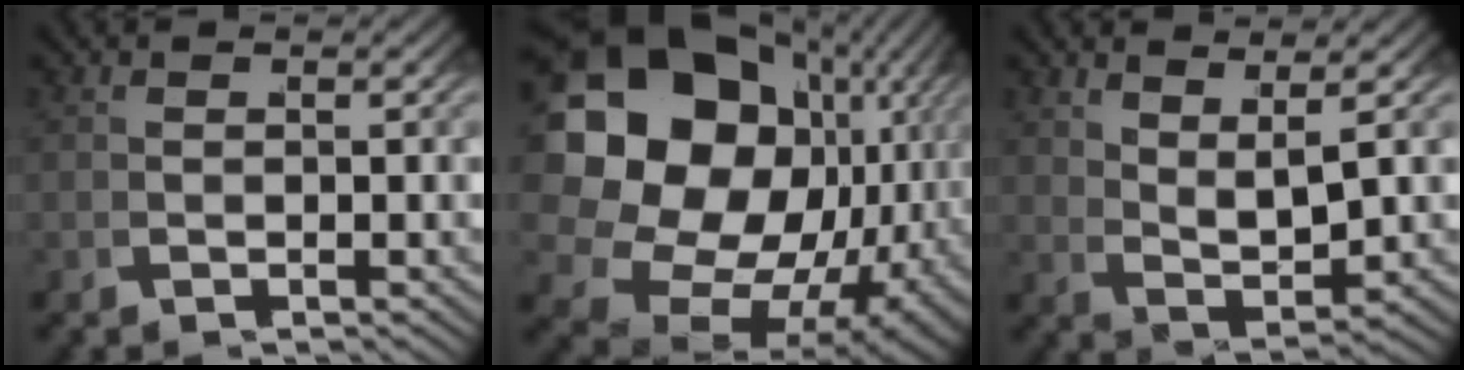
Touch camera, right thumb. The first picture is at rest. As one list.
[{"total": 26.7, "force": [-0.9, 19.5, 18.3], "torque": [-0.355, -0.054, 0.009]}, {"total": 3.6, "force": [1.8, 1.2, 2.9], "torque": [-0.055, -0.004, 0.042]}]